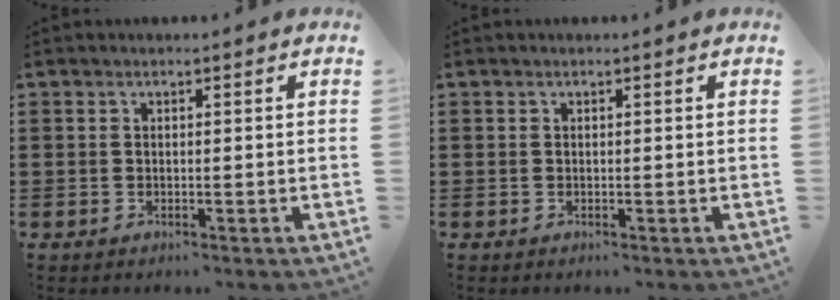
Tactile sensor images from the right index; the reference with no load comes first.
{"total": 0.0}